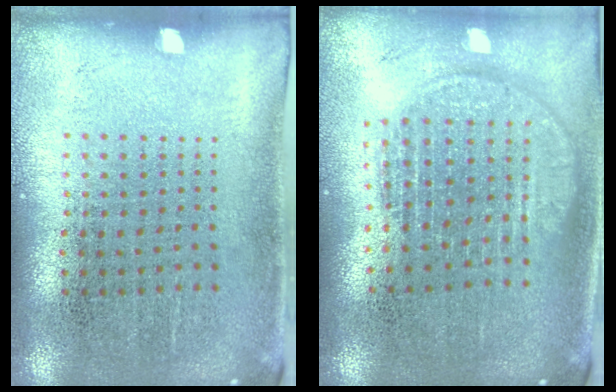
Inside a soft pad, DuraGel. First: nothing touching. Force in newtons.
{"total": 1.8, "press": 1.5, "slide": 0.9}